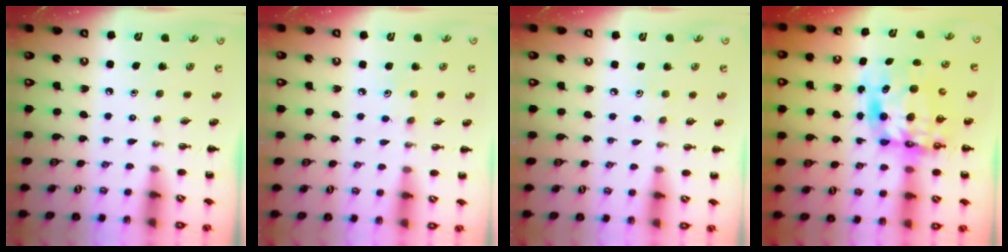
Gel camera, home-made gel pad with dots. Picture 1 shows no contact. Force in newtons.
{"total": 4.0, "press": 3.9, "slide": 1.1}
{"total": 4.8, "press": 4.6, "slide": 1.2}
{"total": 11.9, "press": 11.6, "slide": 2.4}